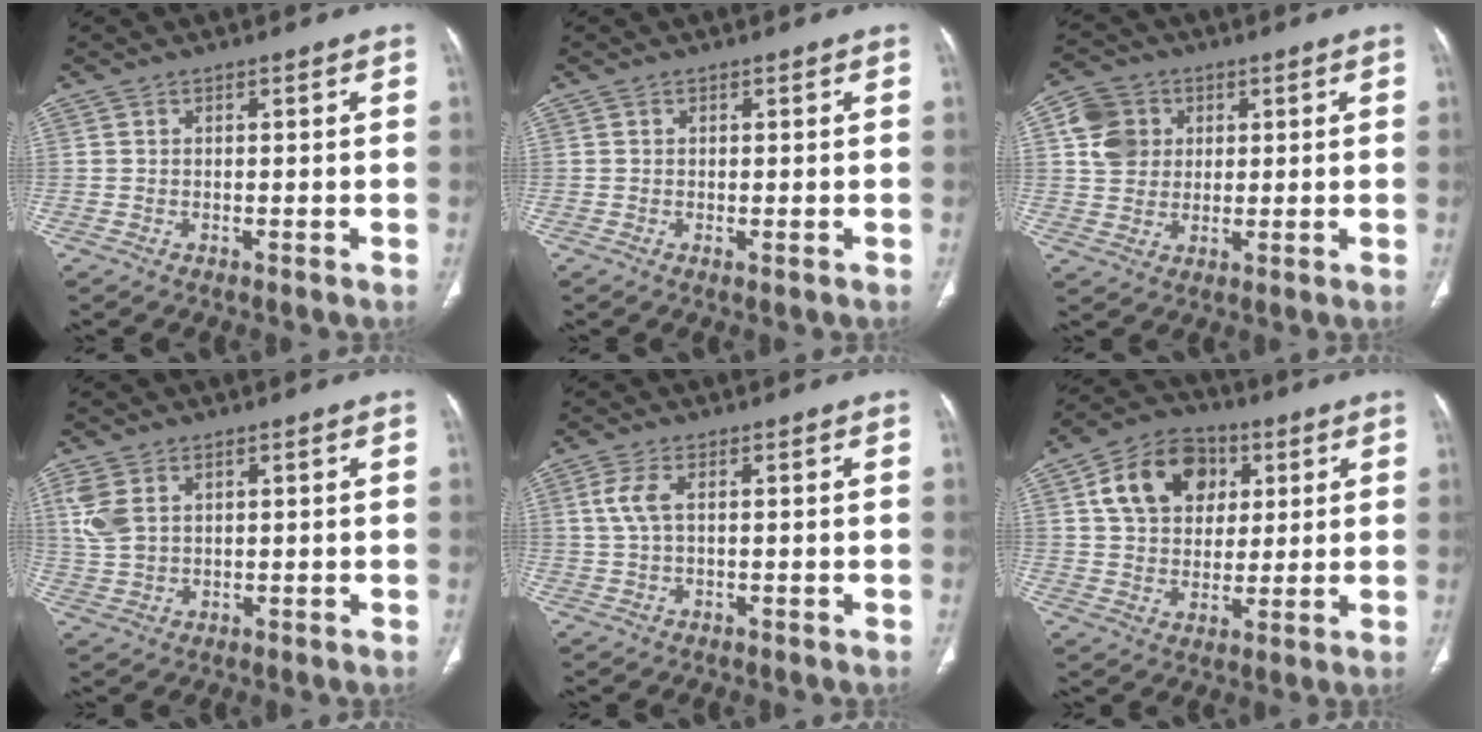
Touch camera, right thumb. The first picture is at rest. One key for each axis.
{"total": 0.5, "fx": -0.1, "fy": 0.2, "fz": 0.5, "tx": -0.014, "ty": -0.004, "tz": -0.001}
{"total": 8.1, "fx": 2.3, "fy": 7.0, "fz": 3.3, "tx": -0.042, "ty": 0.000, "tz": 0.042}
{"total": 5.9, "fx": 2.4, "fy": 3.5, "fz": 4.0, "tx": -0.099, "ty": -0.001, "tz": 0.058}
{"total": 3.7, "fx": 0.9, "fy": 1.4, "fz": 3.3, "tx": -0.094, "ty": 0.009, "tz": 0.021}
{"total": 14.3, "fx": 4.8, "fy": 10.7, "fz": 8.2, "tx": -0.112, "ty": 0.001, "tz": 0.076}